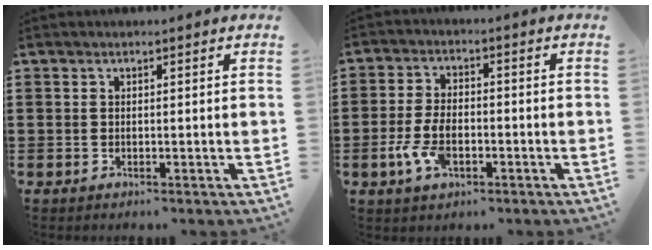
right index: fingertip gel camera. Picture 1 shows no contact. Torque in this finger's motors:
{"motor_torque": [1.43, 0.71, 0.53, 0.12]}